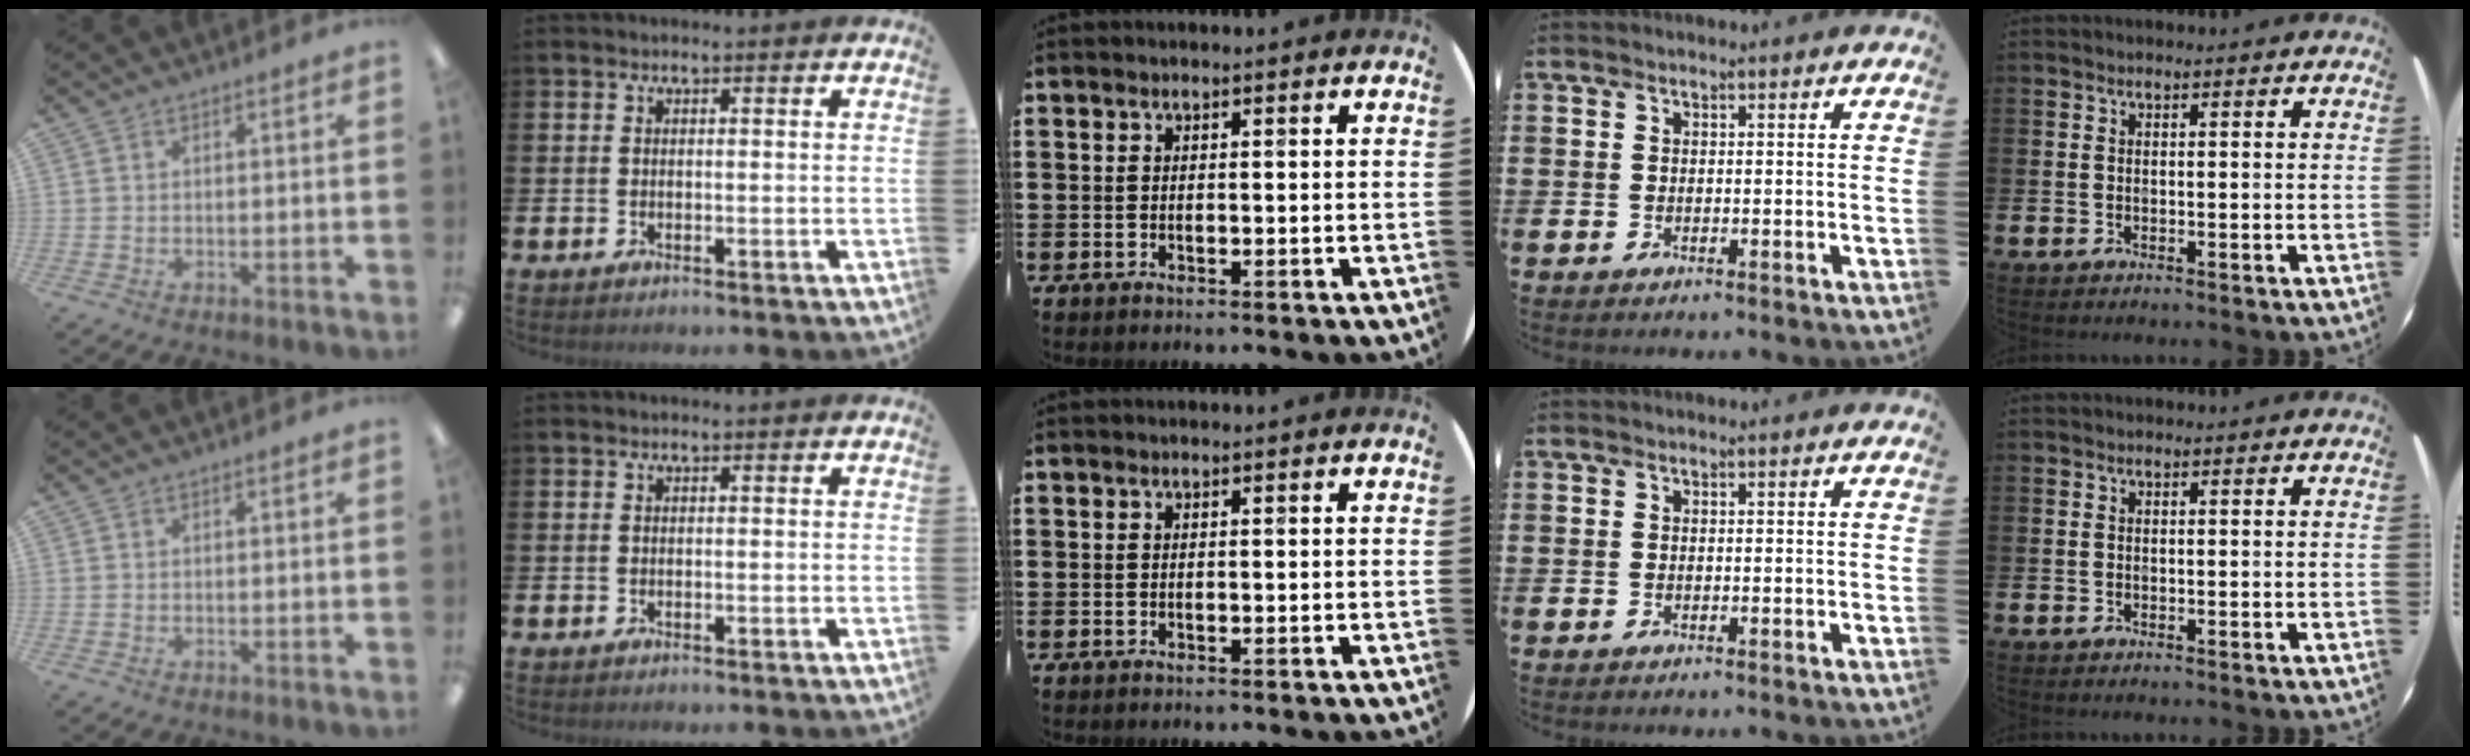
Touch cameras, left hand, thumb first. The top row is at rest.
{}